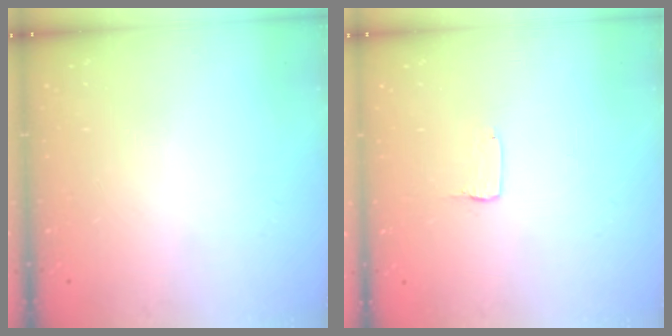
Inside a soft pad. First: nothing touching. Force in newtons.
{"total": 1.0, "press": 1.0, "slide": 0.1}